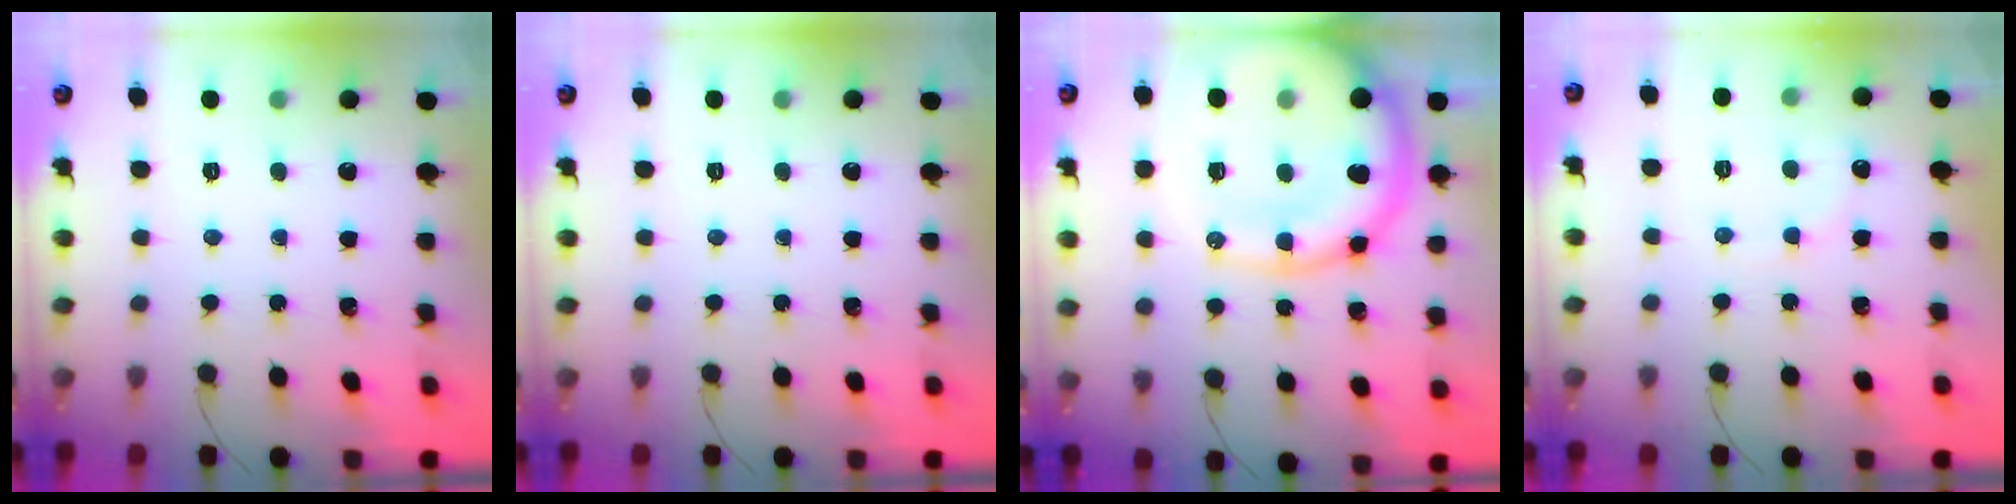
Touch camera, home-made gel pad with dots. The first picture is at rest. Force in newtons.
{"total": 0.0}
{"total": 20.3, "press": 20.1, "slide": 3.0}
{"total": 4.8, "press": 4.6, "slide": 1.3}